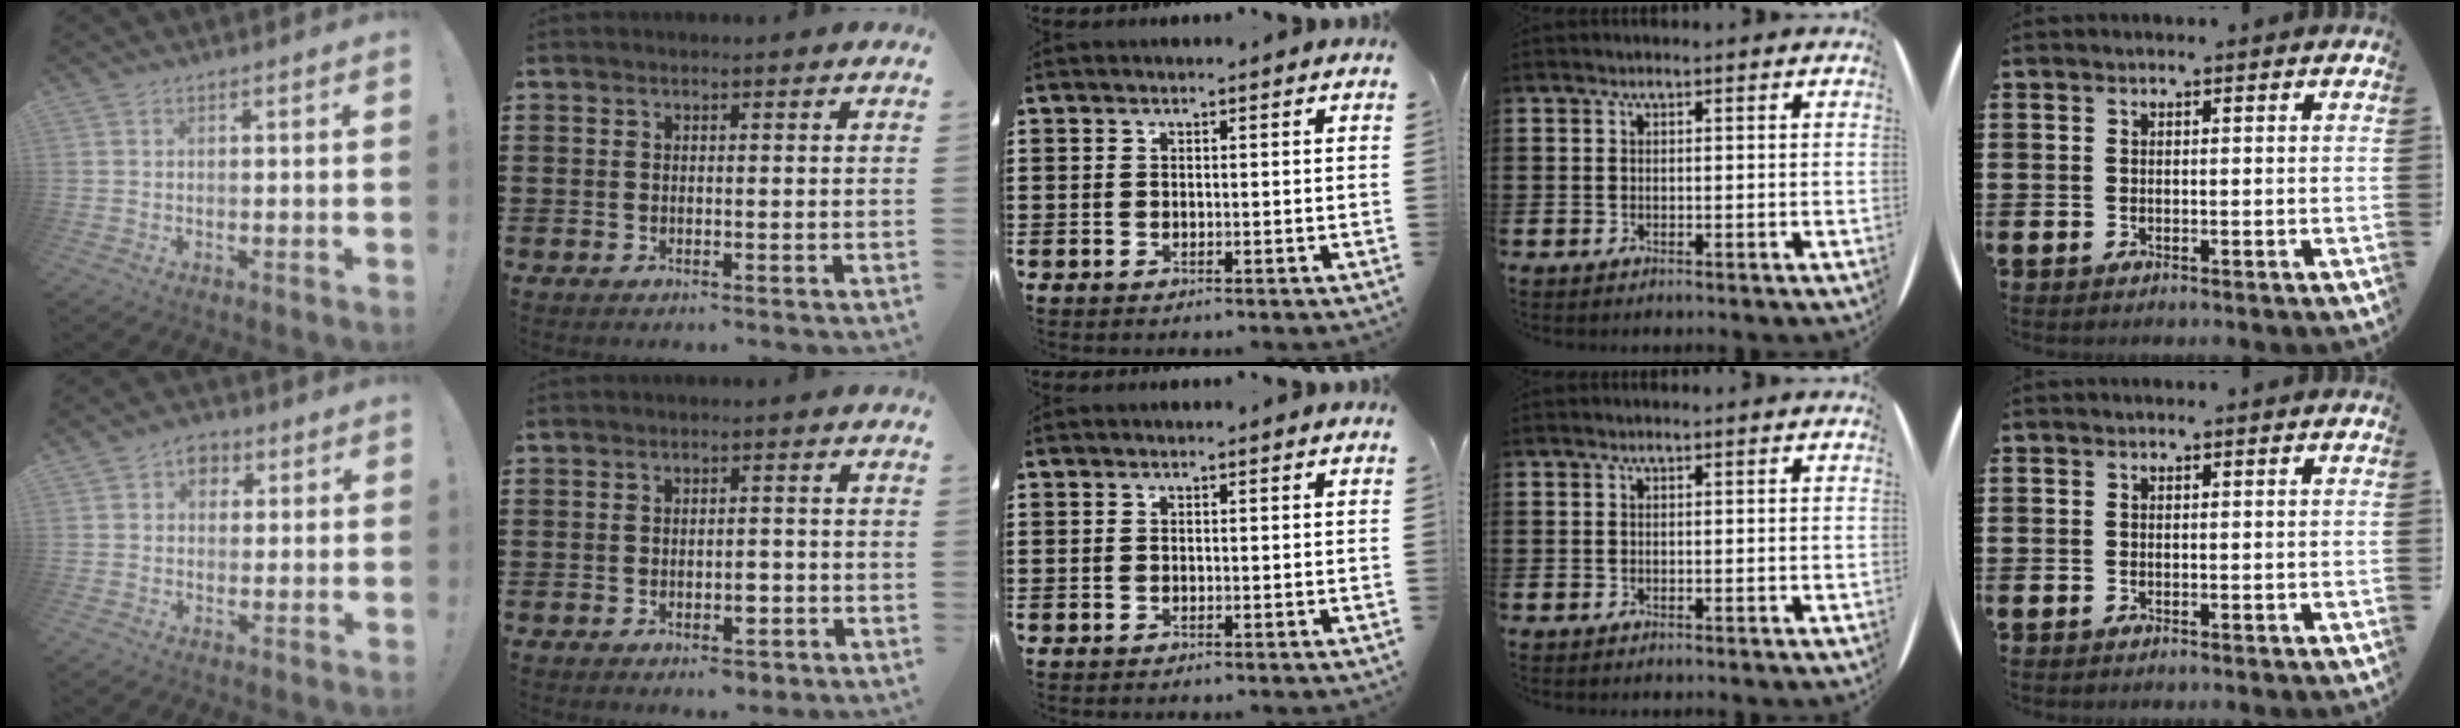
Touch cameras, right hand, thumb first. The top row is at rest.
{"thumb": {"total": 5.3, "force": [1.7, 4.6, 2.0], "torque": [-0.021, -0.003, 0.031]}, "index": {"total": 3.0, "force": [-1.4, 1.4, 2.2], "torque": [-0.037, 0.005, -0.026]}}